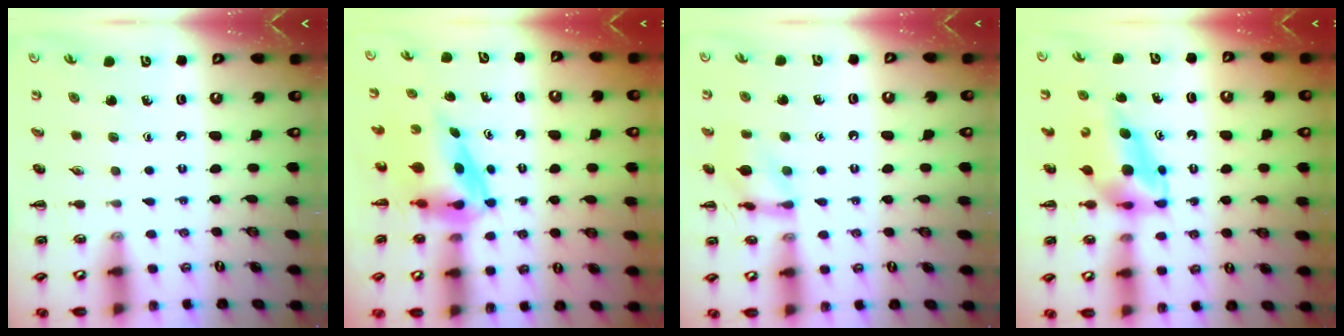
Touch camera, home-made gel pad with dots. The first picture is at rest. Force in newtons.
{"total": 4.0, "press": 3.9, "slide": 0.7}
{"total": 10.0, "press": 10.0, "slide": 0.8}
{"total": 5.4, "press": 5.3, "slide": 0.9}